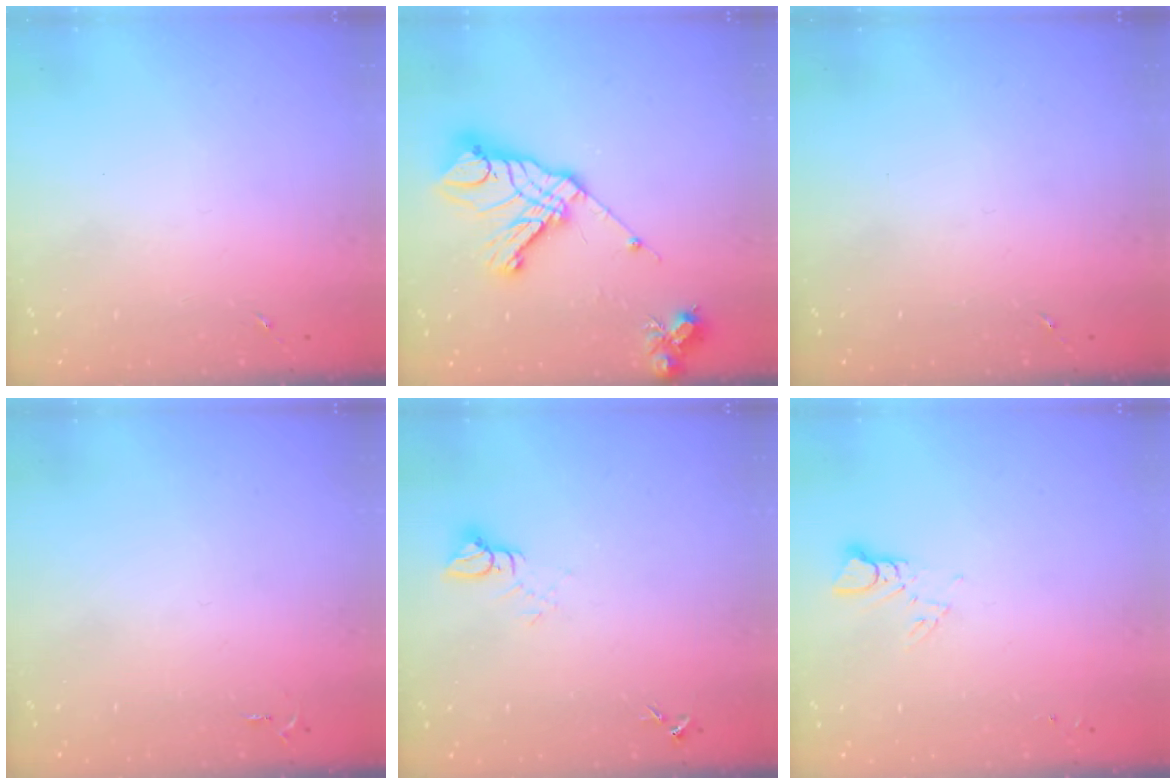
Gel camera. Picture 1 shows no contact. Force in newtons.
{"total": 19.8, "press": 19.6, "slide": 2.6}
{"total": 0.0}
{"total": 2.6, "press": 2.6, "slide": 0.4}
{"total": 5.0, "press": 5.0, "slide": 0.4}
{"total": 2.9, "press": 2.9, "slide": 0.2}